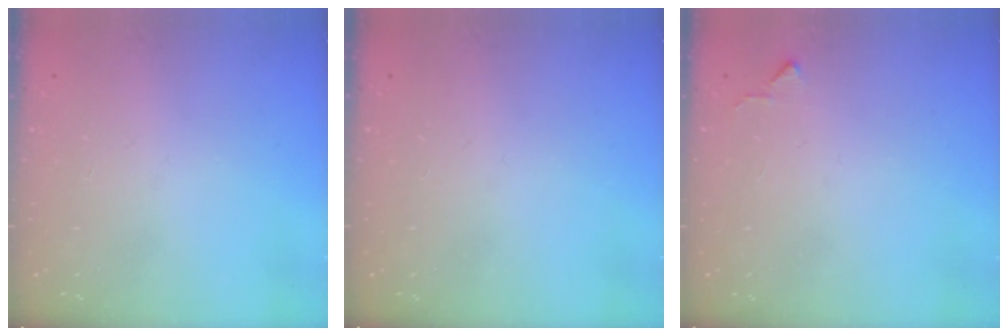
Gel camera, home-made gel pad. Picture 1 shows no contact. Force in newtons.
{"total": 0.0}
{"total": 4.2, "press": 4.1, "slide": 0.7}